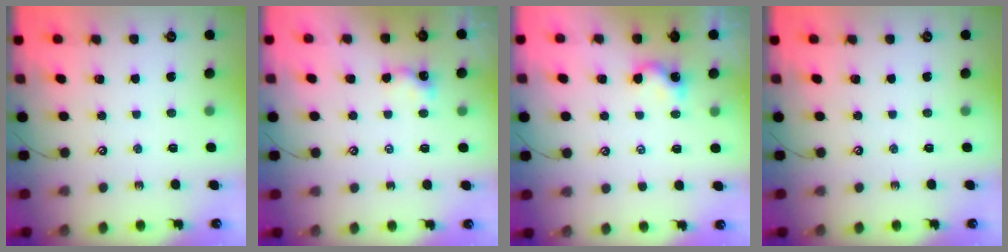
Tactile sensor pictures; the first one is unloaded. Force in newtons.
{"total": 1.4, "press": 1.4, "slide": 0.3}
{"total": 1.2, "press": 1.1, "slide": 0.2}
{"total": 0.0}